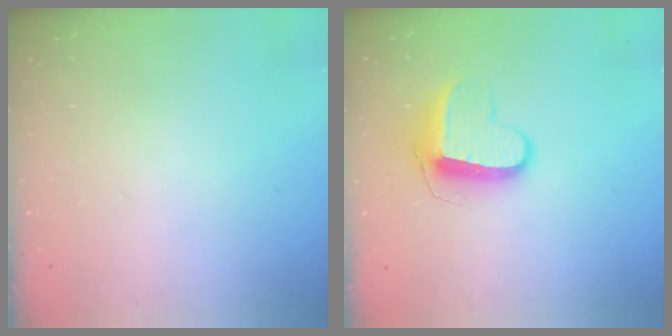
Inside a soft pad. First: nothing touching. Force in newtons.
{"total": 10.0, "press": 10.0, "slide": 0.5}